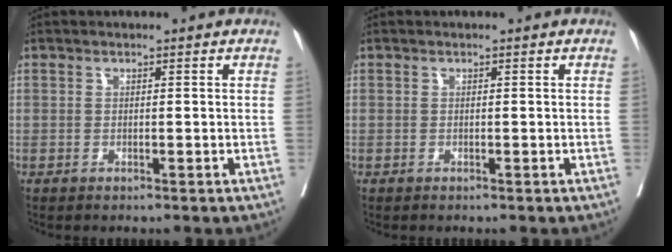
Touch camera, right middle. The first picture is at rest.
{"total": 0.0}